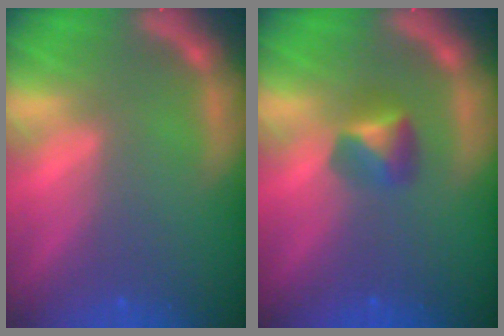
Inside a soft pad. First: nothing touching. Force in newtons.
{"total": 2.4}